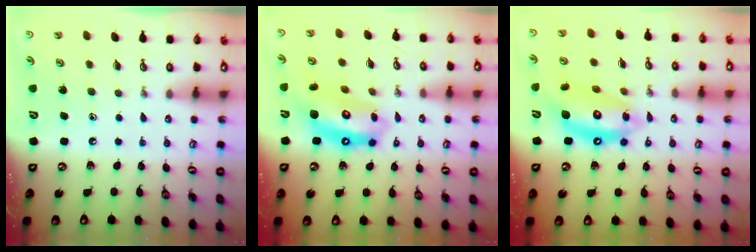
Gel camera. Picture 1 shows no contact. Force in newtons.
{"total": 13.1, "press": 13.0, "slide": 1.5}
{"total": 13.5, "press": 13.4, "slide": 1.4}